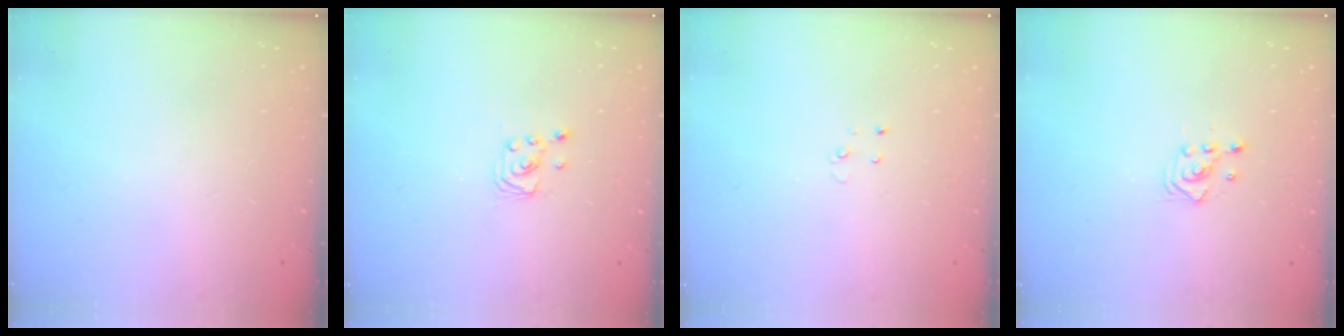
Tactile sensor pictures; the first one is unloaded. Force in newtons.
{"total": 1.9, "press": 1.9, "slide": 0.1}
{"total": 2.3, "press": 2.3, "slide": 0.2}
{"total": 2.5, "press": 2.5, "slide": 0.3}